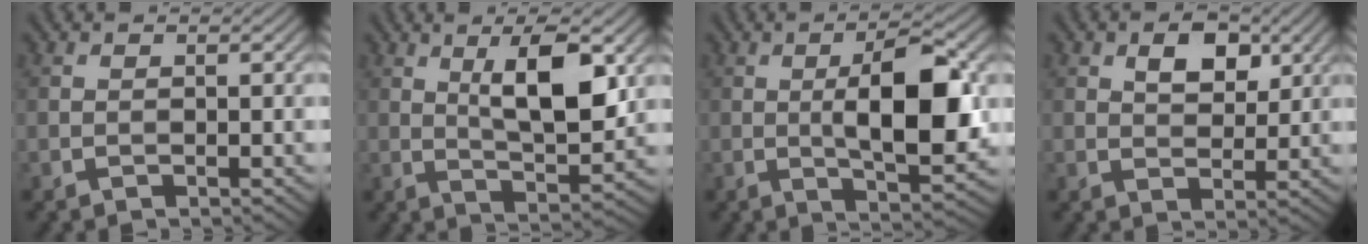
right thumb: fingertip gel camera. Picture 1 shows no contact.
{"total": 9.1, "force": [2.9, 3.0, 8.1], "torque": [-0.138, -0.004, 0.049]}
{"total": 10.4, "force": [0.4, 3.5, 9.7], "torque": [-0.148, 0.001, 0.006]}
{"total": 4.7, "force": [2.1, 2.8, 3.1], "torque": [-0.050, -0.002, 0.035]}